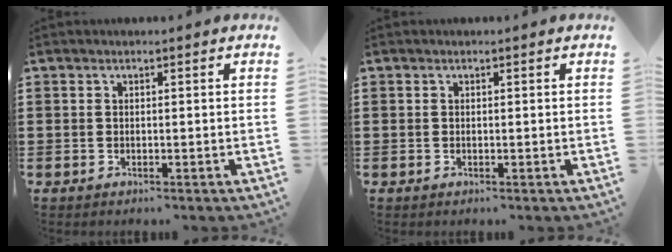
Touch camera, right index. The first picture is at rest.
{"total": 0.0}